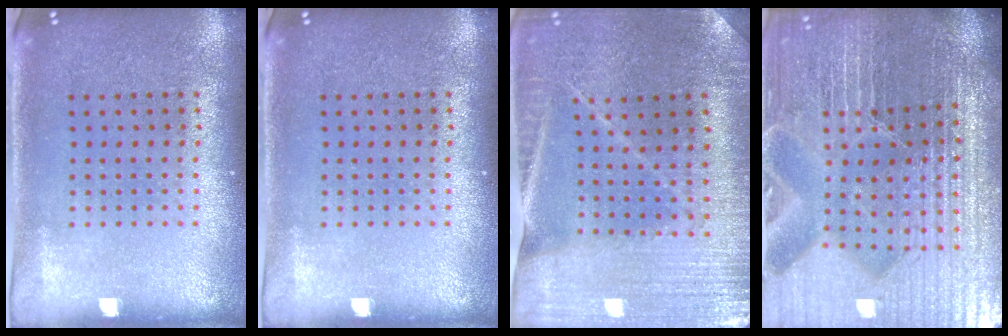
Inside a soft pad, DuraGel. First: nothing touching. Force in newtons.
{"total": 0.0}
{"total": 1.7, "press": 1.7, "slide": 0.1}
{"total": 5.9, "press": 5.4, "slide": 2.4}